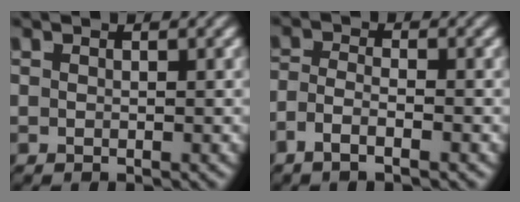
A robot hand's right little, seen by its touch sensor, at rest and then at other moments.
{"total": 2.5, "force": [-1.7, 0.7, 1.7], "torque": [-0.036, -0.013, -0.027]}